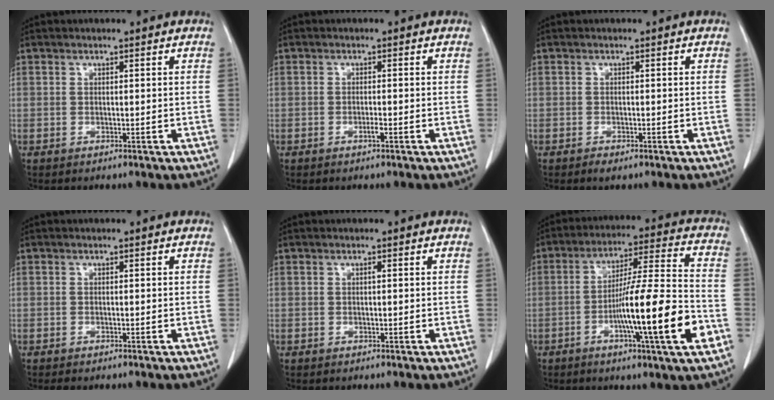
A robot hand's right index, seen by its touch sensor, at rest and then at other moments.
{"total": 0.8, "force": [-0.5, 0.0, 0.7], "torque": [-0.015, 0.002, -0.006]}
{"total": 1.0, "force": [-0.7, 0.3, 0.6], "torque": [-0.013, -0.003, -0.006]}
{"total": 0.9, "force": [-0.8, 0.1, 0.4], "torque": [-0.012, -0.005, -0.009]}
{"total": 0.0}
{"total": 16.6, "force": [-5.4, -0.3, 15.7], "torque": [-0.262, -0.005, -0.089]}